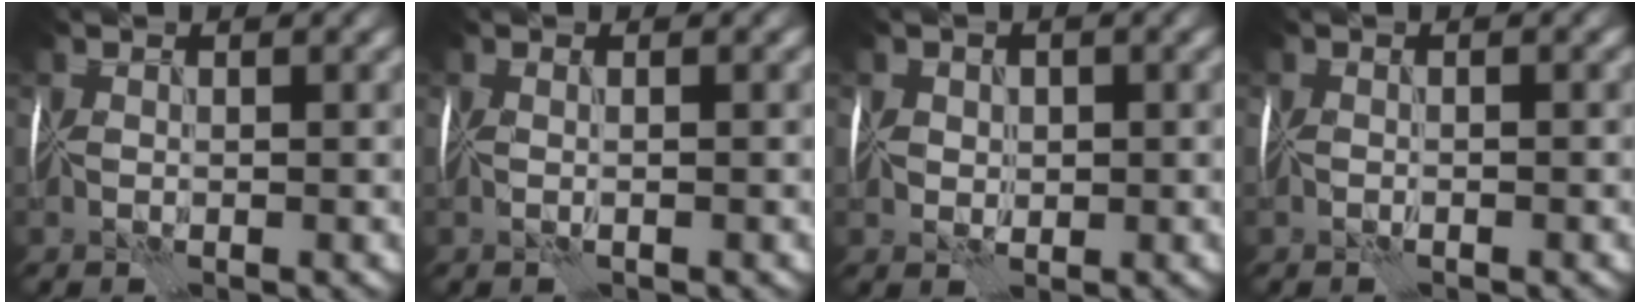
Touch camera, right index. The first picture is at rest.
{"total": 1.0, "force": [0.2, 0.1, 0.9], "torque": [-0.011, 0.000, 0.000]}
{"total": 1.8, "force": [0.3, 1.5, 0.9], "torque": [-0.016, 0.003, 0.002]}
{"total": 0.8, "force": [-0.2, 0.2, 0.7], "torque": [-0.007, -0.001, -0.005]}